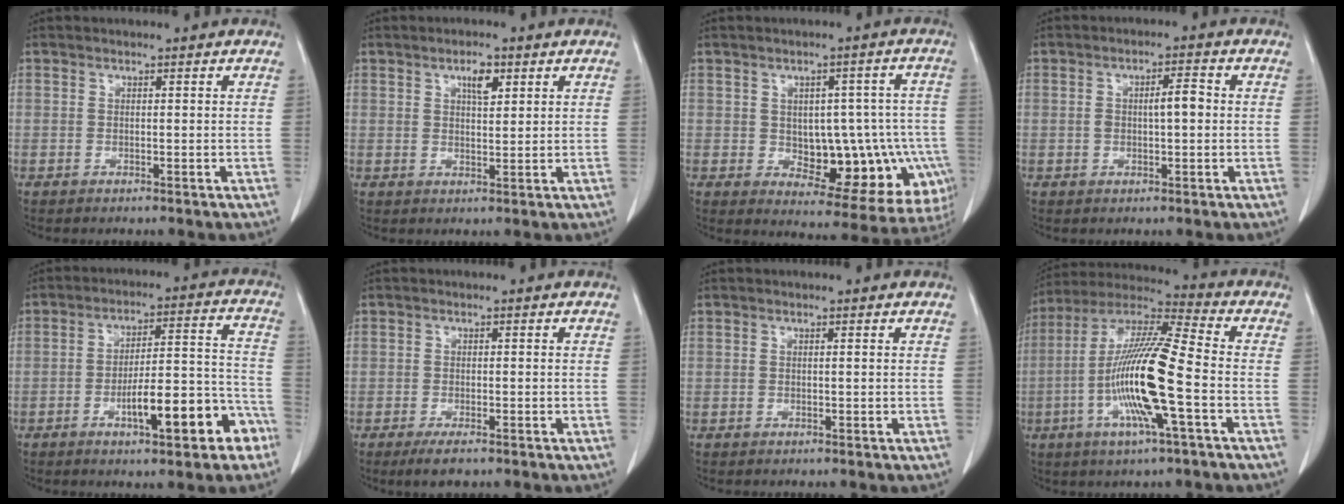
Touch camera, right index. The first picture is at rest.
{"total": 3.3, "force": [1.7, 1.2, 2.6], "torque": [-0.043, 0.000, 0.028]}
{"total": 15.4, "force": [-3.1, 8.5, 12.5], "torque": [-0.117, 0.027, -0.018]}
{"total": 4.2, "force": [0.2, 1.2, 4.0], "torque": [-0.073, 0.014, 0.005]}
{"total": 12.9, "force": [-6.1, 3.0, 10.9], "torque": [-0.155, 0.028, -0.086]}
{"total": 3.0, "force": [-2.1, 0.8, 2.0], "torque": [-0.038, -0.005, -0.032]}
{"total": 0.0}
{"total": 16.6, "force": [-4.0, 0.7, 16.1], "torque": [-0.319, -0.005, -0.083]}